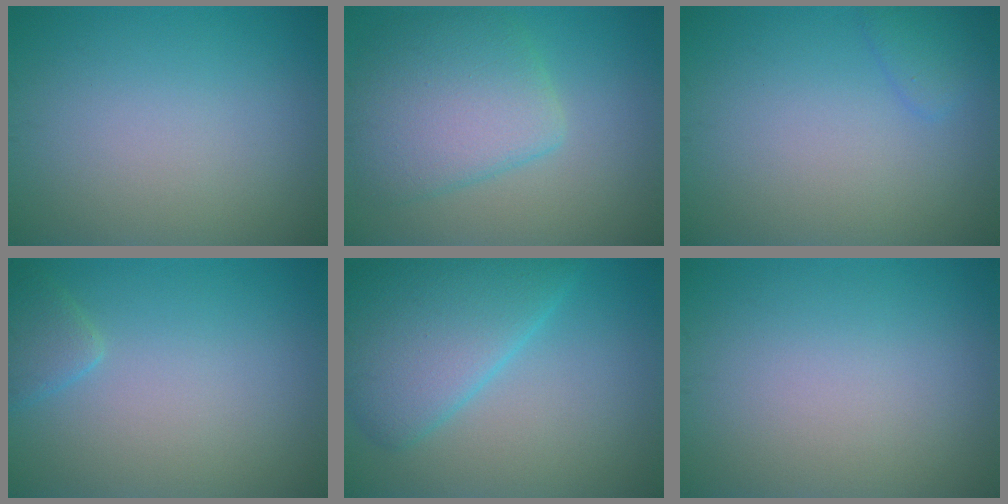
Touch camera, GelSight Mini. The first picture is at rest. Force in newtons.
{"total": 6.3, "press": 6.3, "slide": 0.3}
{"total": 1.3, "press": 1.3, "slide": 0.1}
{"total": 1.7, "press": 1.7, "slide": 0.2}
{"total": 7.2, "press": 7.2, "slide": 0.3}
{"total": 0.0}